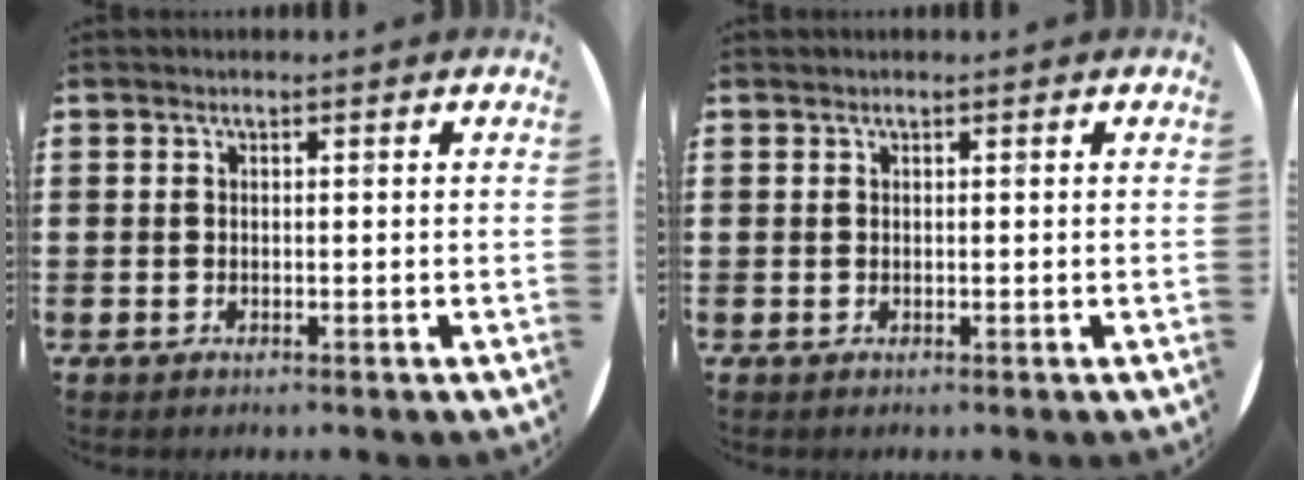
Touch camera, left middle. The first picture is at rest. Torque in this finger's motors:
{"motor_torque": [0.14, -0.07, -0.02, -0.01]}